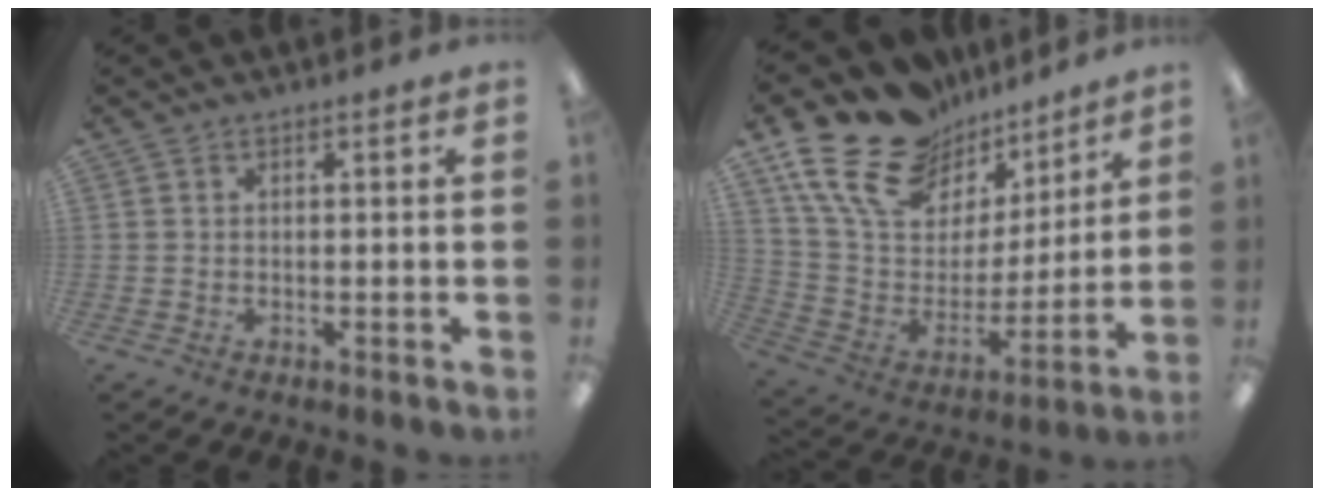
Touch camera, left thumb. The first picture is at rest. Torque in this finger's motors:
{"motor_torque": [0.55, 0.51, 1.37, -1.40, 0.11]}